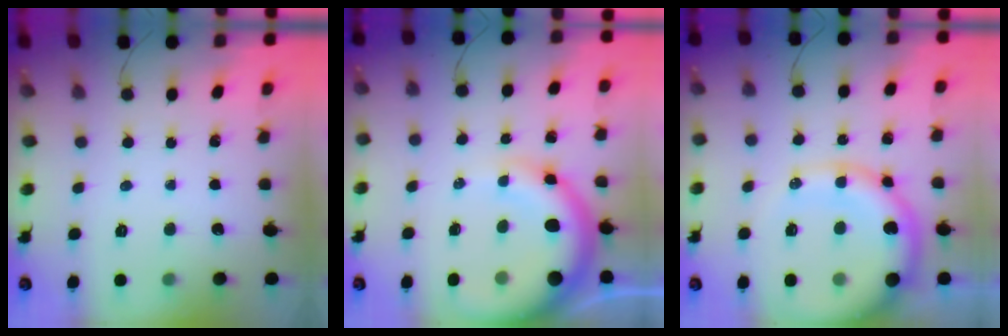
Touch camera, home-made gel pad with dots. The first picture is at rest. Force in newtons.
{"total": 12.2, "press": 11.9, "slide": 2.7}
{"total": 17.9, "press": 17.5, "slide": 3.8}